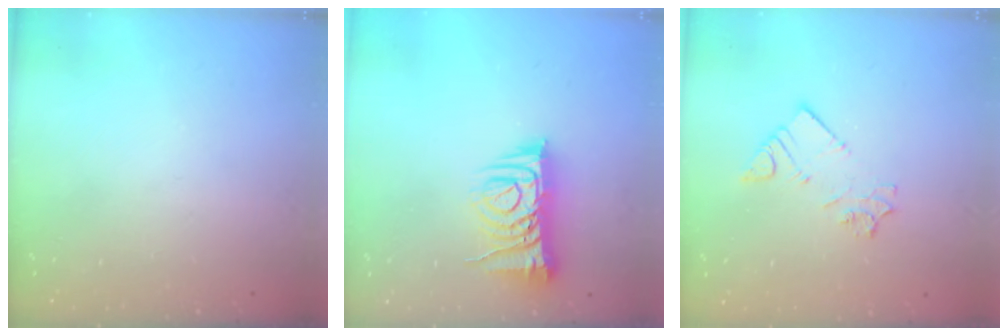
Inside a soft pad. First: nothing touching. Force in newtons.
{"total": 9.6, "press": 9.5, "slide": 1.4}
{"total": 5.1, "press": 5.1, "slide": 0.3}